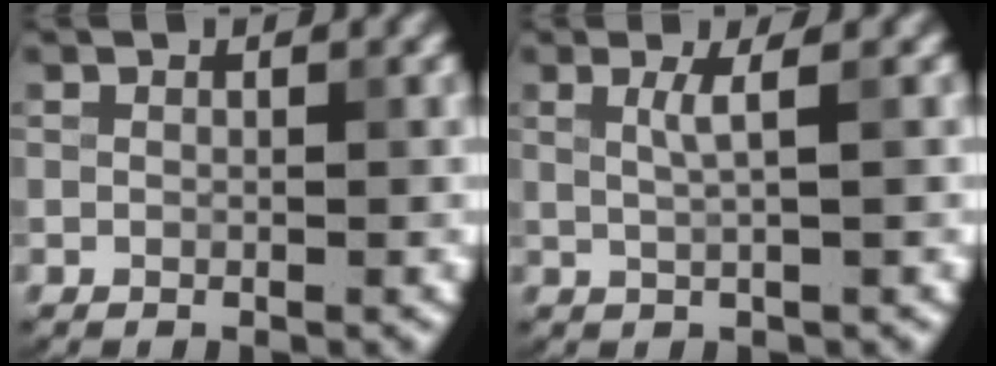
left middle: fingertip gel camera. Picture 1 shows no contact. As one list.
[{"total": 2.1, "force": [0.6, 0.5, 1.9], "torque": [-0.034, 0.000, 0.006]}]